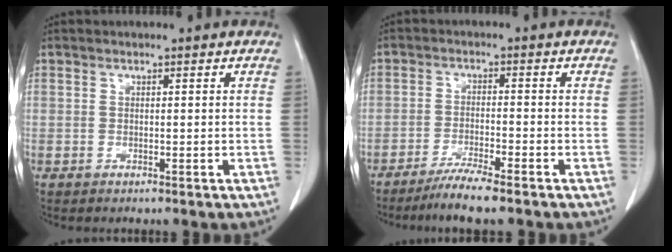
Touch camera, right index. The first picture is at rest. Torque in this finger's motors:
{"motor_torque": [0.25, -0.25, 0.18, 0.06]}